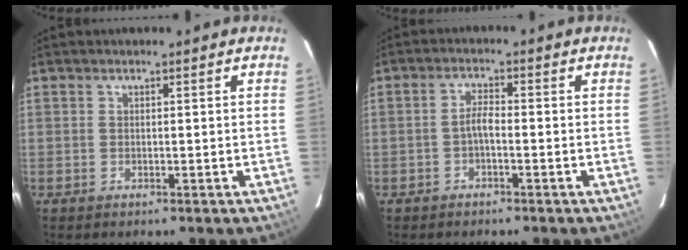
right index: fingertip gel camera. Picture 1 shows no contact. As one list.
[{"total": 2.3, "force": [-1.1, 0.5, 1.9], "torque": [-0.042, 0.008, -0.024]}]